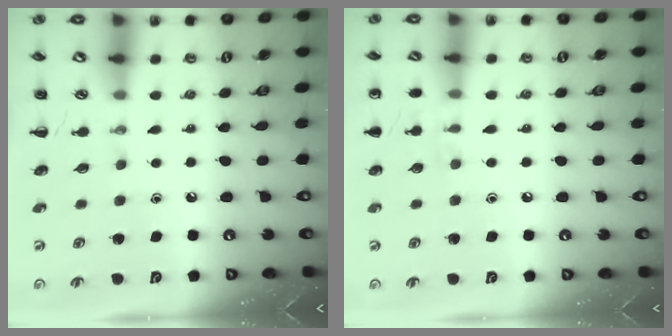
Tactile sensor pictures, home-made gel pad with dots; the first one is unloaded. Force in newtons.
{"total": 5.9, "press": 5.5, "slide": 1.9}